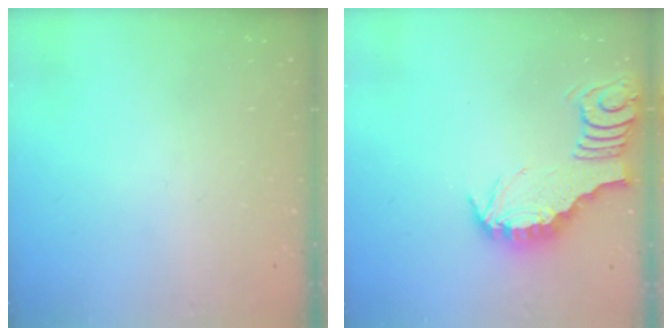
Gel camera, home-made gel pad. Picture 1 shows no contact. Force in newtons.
{"total": 3.3, "press": 3.3, "slide": 0.4}